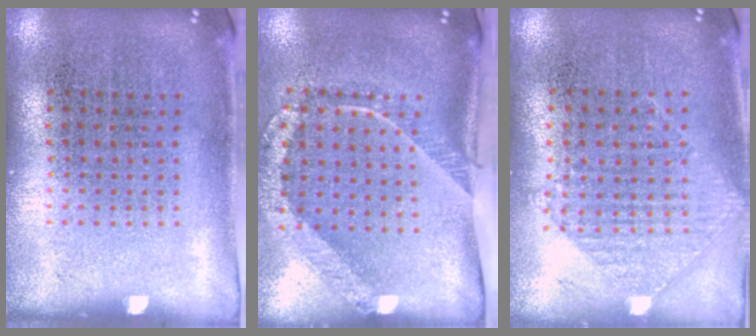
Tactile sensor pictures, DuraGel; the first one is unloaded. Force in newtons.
{"total": 2.4, "press": 1.6, "slide": 1.8}
{"total": 0.8, "press": 0.7, "slide": 0.2}